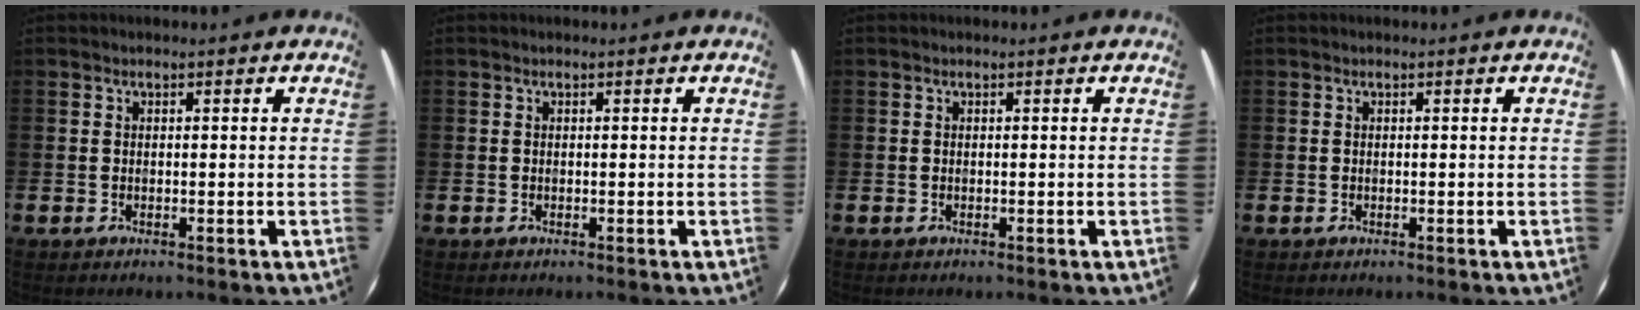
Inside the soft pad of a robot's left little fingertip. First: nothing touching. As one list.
[{"total": 0.0}, {"total": 0.0}, {"total": 0.0}]